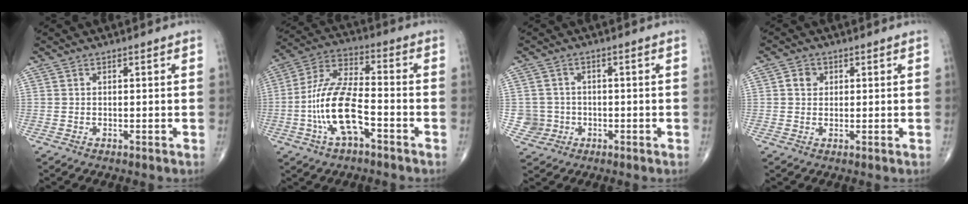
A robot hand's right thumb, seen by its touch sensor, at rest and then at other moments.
{"total": 14.2, "force": [-4.4, 5.8, 12.1], "torque": [-0.246, 0.043, -0.084]}
{"total": 4.1, "force": [-0.7, 4.1, -0.1], "torque": [0.028, 0.012, -0.013]}
{"total": 2.5, "force": [0.7, 2.2, 1.0], "torque": [-0.005, 0.000, 0.007]}